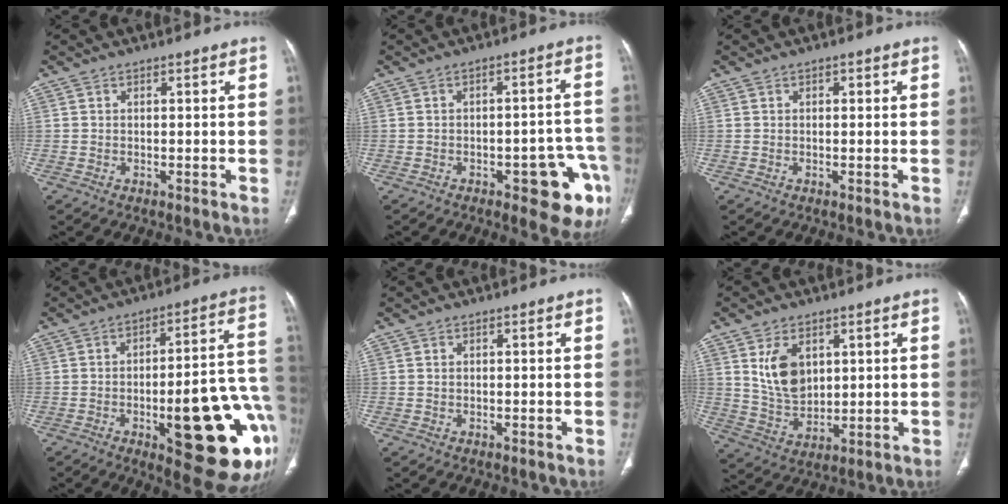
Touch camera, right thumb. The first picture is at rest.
{"total": 11.7, "force": [-5.3, 4.4, 9.5], "torque": [-0.080, 0.033, -0.059]}
{"total": 0.6, "force": [0.1, 0.4, 0.5], "torque": [-0.006, 0.001, 0.001]}
{"total": 24.8, "force": [-7.4, 7.4, 22.5], "torque": [-0.237, 0.020, -0.085]}
{"total": 0.0}
{"total": 9.2, "force": [3.2, 6.0, 6.3], "torque": [-0.095, -0.021, 0.076]}